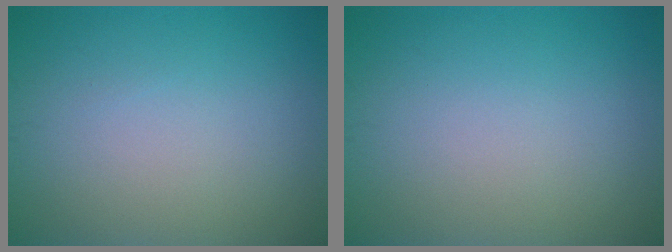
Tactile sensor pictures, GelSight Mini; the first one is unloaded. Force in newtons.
{"total": 0.0}